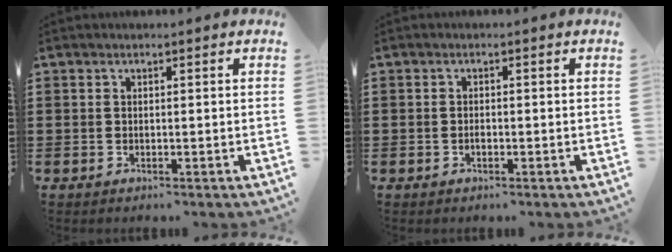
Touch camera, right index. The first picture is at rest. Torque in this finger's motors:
{"motor_torque": [0.78, 1.36, 0.01, -0.02]}